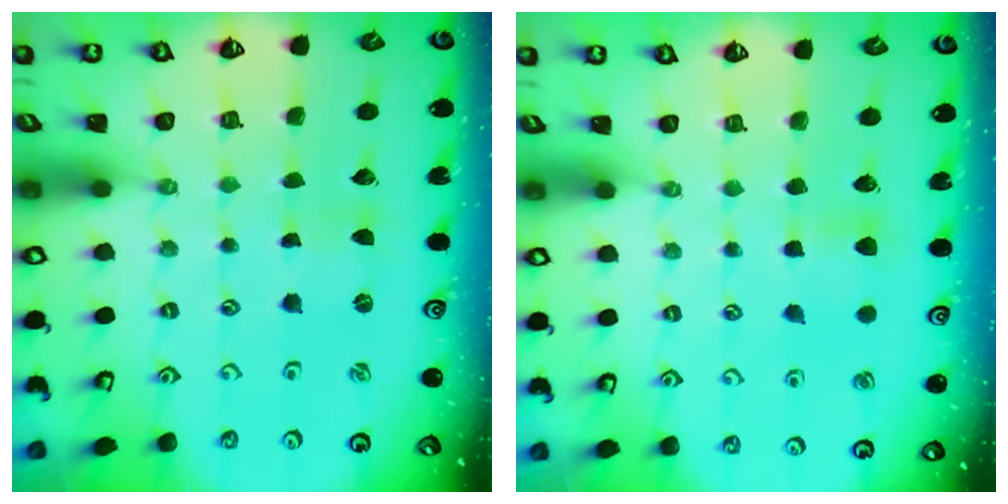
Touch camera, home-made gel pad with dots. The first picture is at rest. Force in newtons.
{"total": 4.8, "press": 4.7, "slide": 0.7}